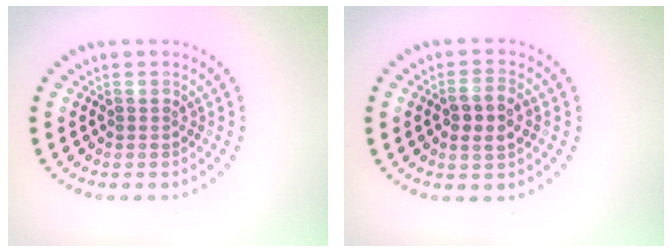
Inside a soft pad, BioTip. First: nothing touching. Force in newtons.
{"total": 2.8, "press": 2.8, "slide": 0.4}